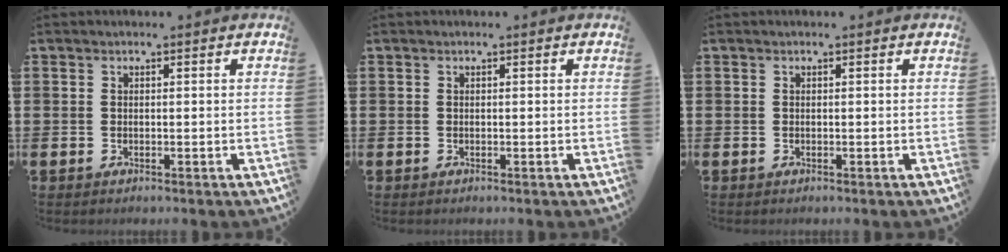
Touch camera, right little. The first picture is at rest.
{"total": 0.0}
{"total": 0.0}